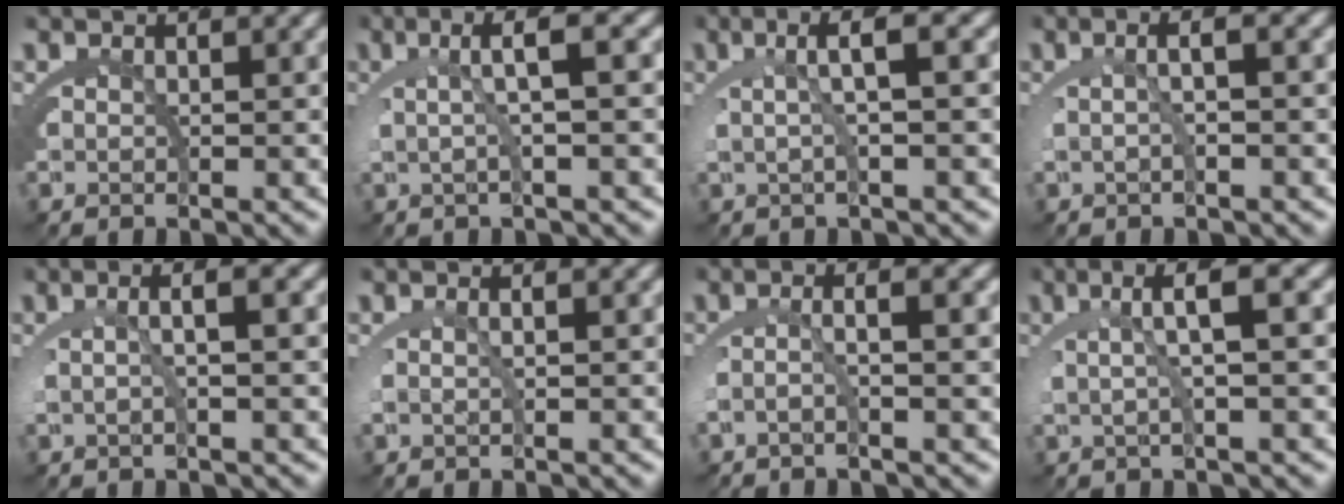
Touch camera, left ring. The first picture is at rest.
{"total": 4.4, "force": [1.4, 0.4, 4.1], "torque": [-0.065, 0.020, 0.016]}
{"total": 4.2, "force": [1.4, 0.5, 4.0], "torque": [-0.061, 0.020, 0.015]}
{"total": 2.5, "force": [0.1, 0.1, 2.5], "torque": [-0.035, 0.010, -0.002]}
{"total": 2.8, "force": [0.1, -0.2, 2.8], "torque": [-0.049, 0.009, 0.002]}
{"total": 1.3, "force": [0.0, -0.1, 1.3], "torque": [-0.034, -0.001, 0.003]}
{"total": 2.5, "force": [-0.7, -0.3, 2.4], "torque": [-0.050, -0.003, -0.010]}
{"total": 4.8, "force": [1.8, 0.5, 4.4], "torque": [-0.070, 0.022, 0.022]}